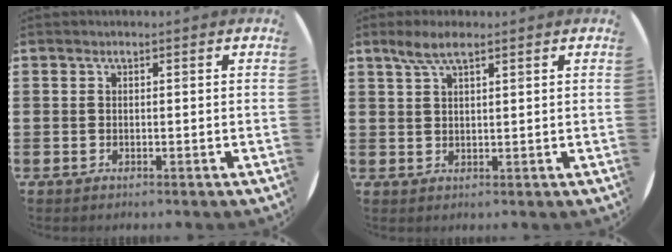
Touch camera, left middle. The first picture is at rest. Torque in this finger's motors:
{"motor_torque": [0.63, -0.50, 0.09, 0.02]}